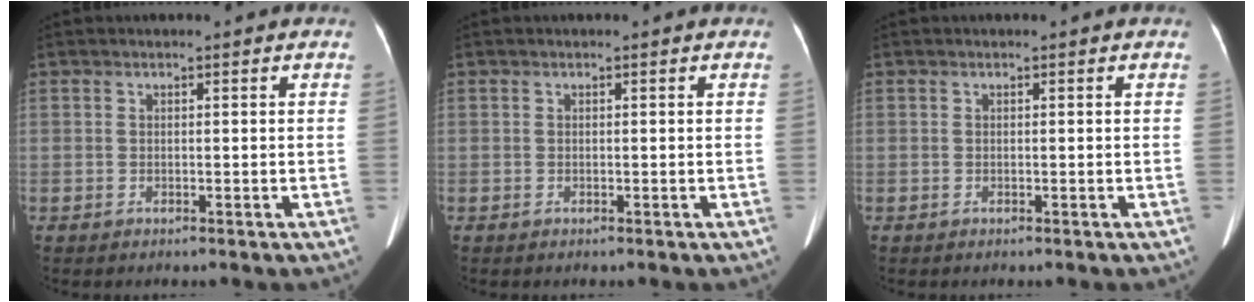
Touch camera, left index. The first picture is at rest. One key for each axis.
{"total": 0.0}
{"total": 0.0}